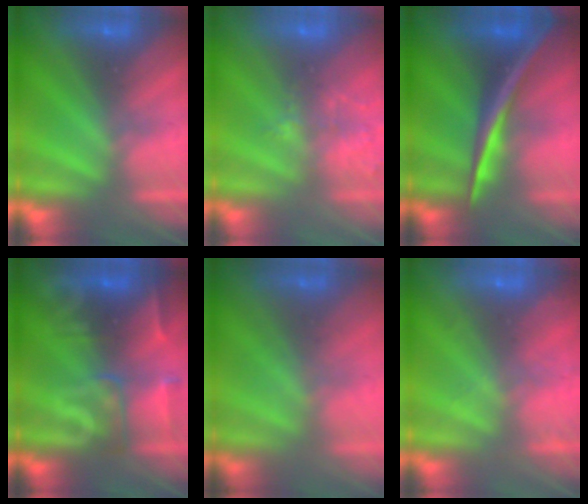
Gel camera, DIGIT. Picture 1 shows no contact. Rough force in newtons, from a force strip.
{"total": 1.6}
{"total": 2.6}
{"total": 2.9}
{"total": 1.8}
{"total": 2.1}